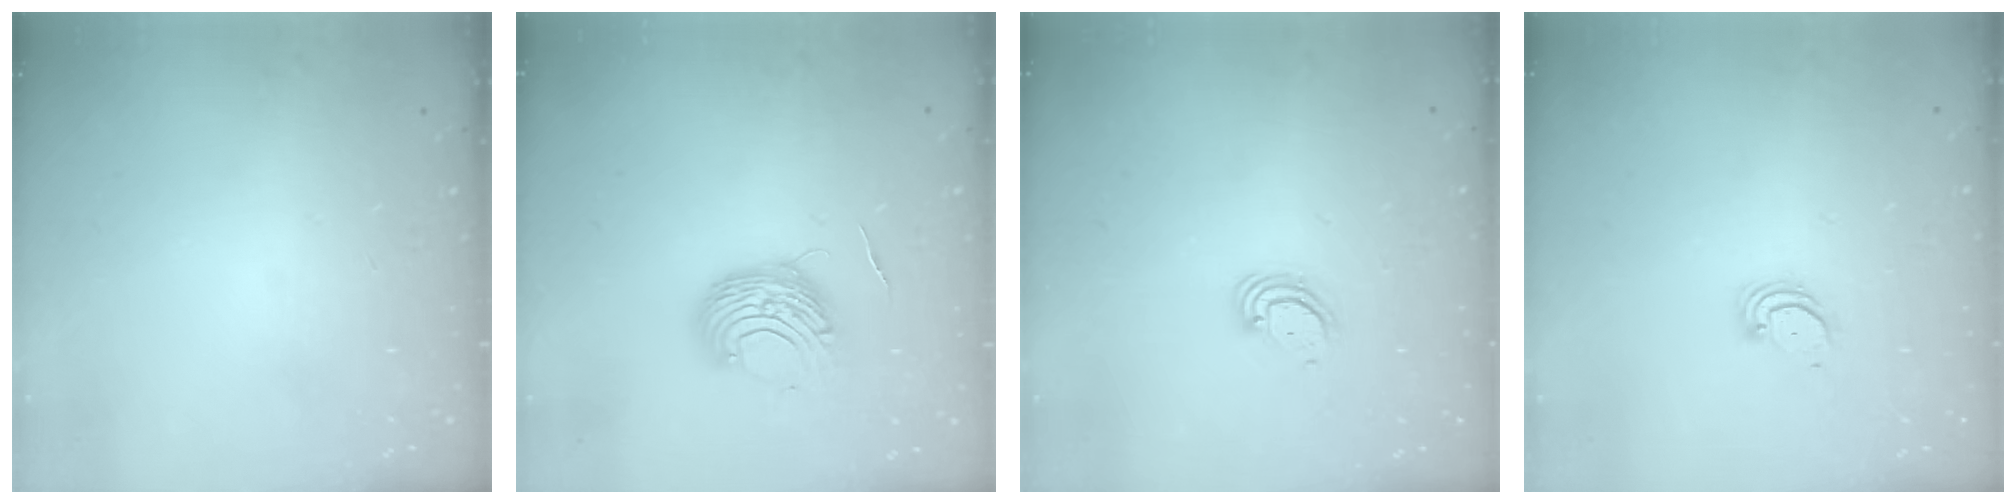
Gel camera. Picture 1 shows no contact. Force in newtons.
{"total": 10.2, "press": 10.2, "slide": 0.8}
{"total": 3.2, "press": 3.2, "slide": 0.2}
{"total": 2.2, "press": 2.2, "slide": 0.3}